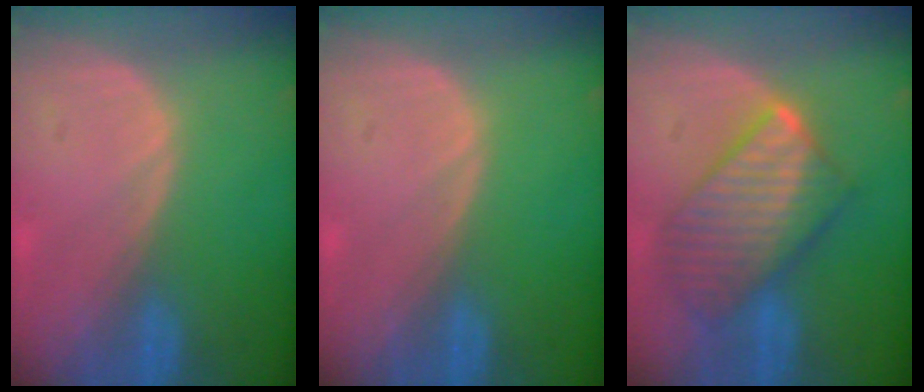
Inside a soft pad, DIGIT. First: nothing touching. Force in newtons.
{"total": 0.0}
{"total": 9.6, "press": 9.6, "slide": 0.9}